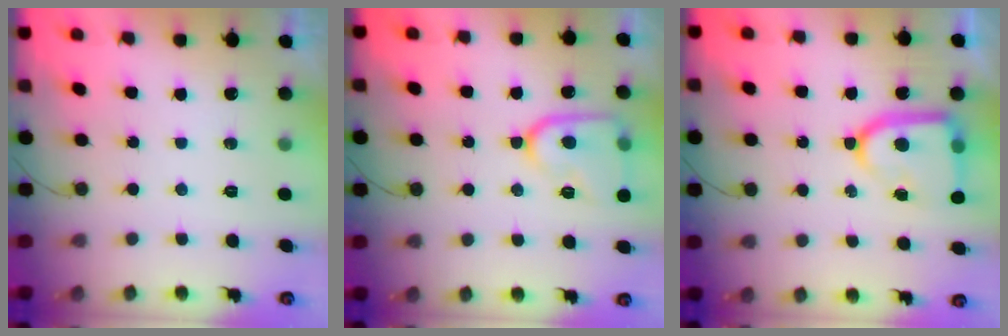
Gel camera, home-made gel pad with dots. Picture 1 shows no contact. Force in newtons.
{"total": 14.2, "press": 14.1, "slide": 1.4}
{"total": 15.1, "press": 15.0, "slide": 1.5}